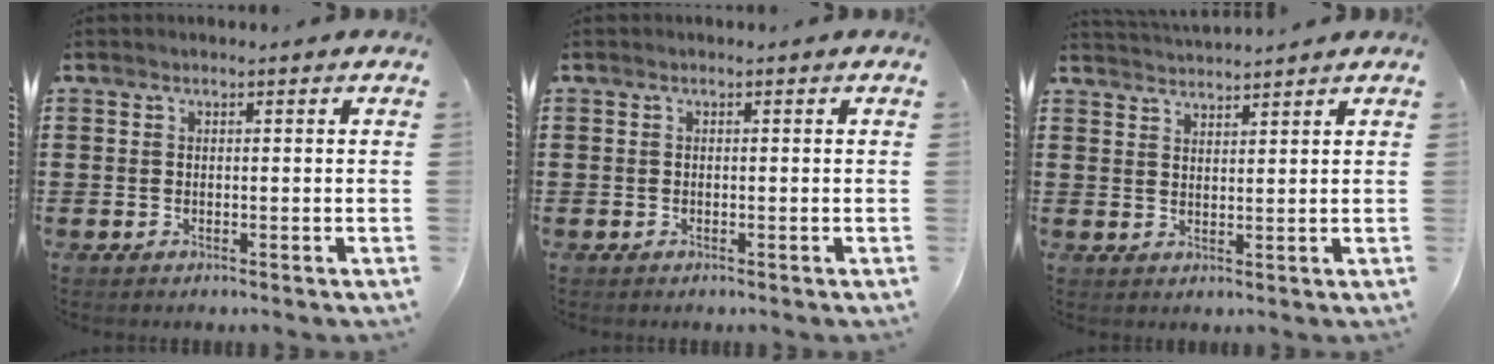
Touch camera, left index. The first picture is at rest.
{"total": 0.0}
{"total": 2.5, "force": [2.5, -0.3, -0.2], "torque": [-0.003, -0.009, 0.046]}